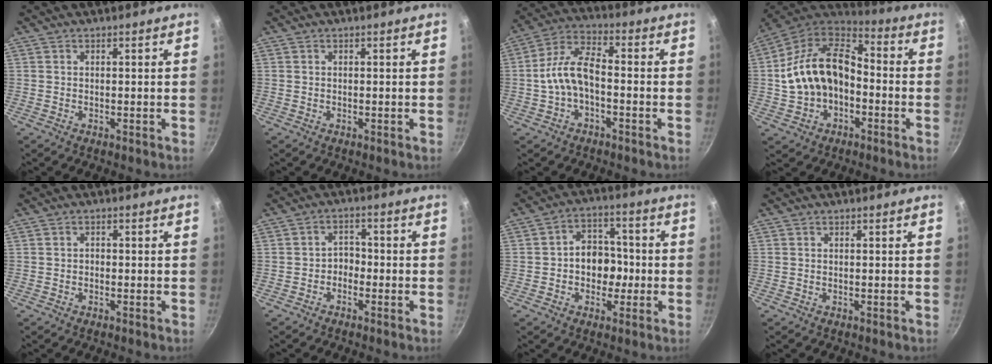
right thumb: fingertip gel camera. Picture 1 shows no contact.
{"total": 0.0}
{"total": 9.1, "force": [-2.0, 4.7, 7.6], "torque": [-0.137, 0.043, -0.047]}
{"total": 18.3, "force": [-1.9, 12.8, 13.0], "torque": [-0.225, 0.054, -0.041]}
{"total": 0.7, "force": [-0.4, 0.5, 0.3], "torque": [-0.004, 0.003, -0.007]}
{"total": 2.8, "force": [-1.5, 2.0, 1.3], "torque": [-0.002, 0.022, -0.029]}
{"total": 8.5, "force": [-1.2, 6.8, 4.9], "torque": [-0.020, 0.025, -0.026]}
{"total": 0.0}